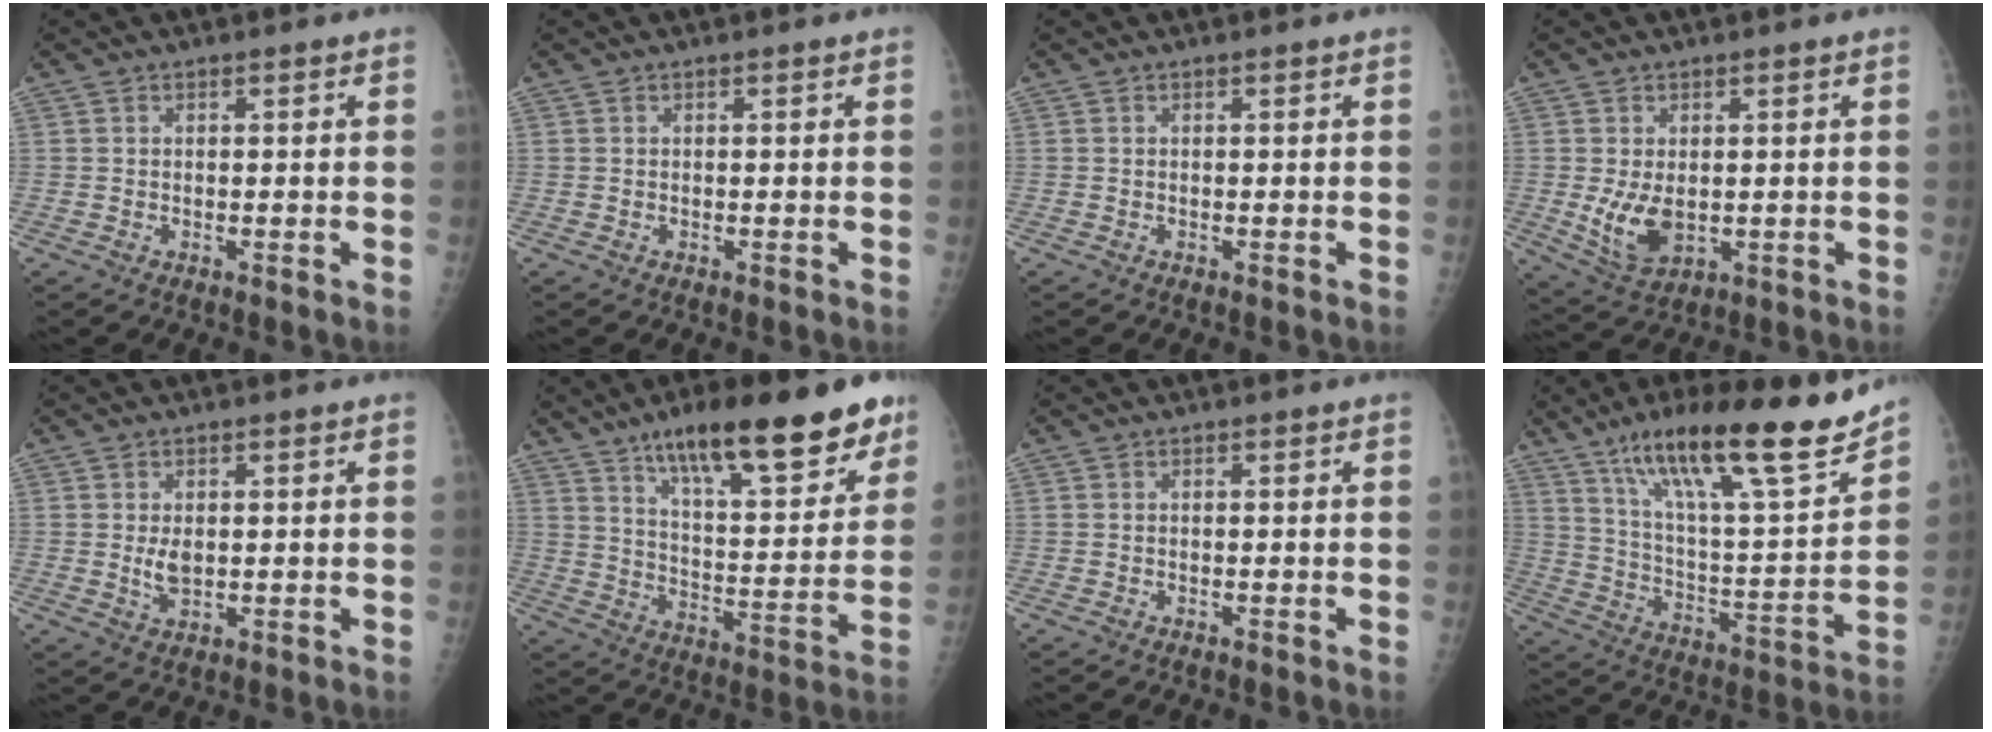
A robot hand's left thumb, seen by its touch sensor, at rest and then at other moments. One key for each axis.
{"total": 0.0}
{"total": 0.0}
{"total": 7.0, "fx": -0.3, "fy": 4.3, "fz": 5.5, "tx": -0.092, "ty": -0.014, "tz": 0.011}
{"total": 3.3, "fx": 0.3, "fy": 1.9, "fz": 2.6, "tx": -0.041, "ty": -0.007, "tz": 0.012}
{"total": 23.8, "fx": 15.6, "fy": 7.2, "fz": 16.5, "tx": -0.206, "ty": -0.054, "tz": 0.242}
{"total": 0.0}
{"total": 24.3, "fx": 17.1, "fy": 4.2, "fz": 16.8, "tx": -0.252, "ty": -0.069, "tz": 0.288}